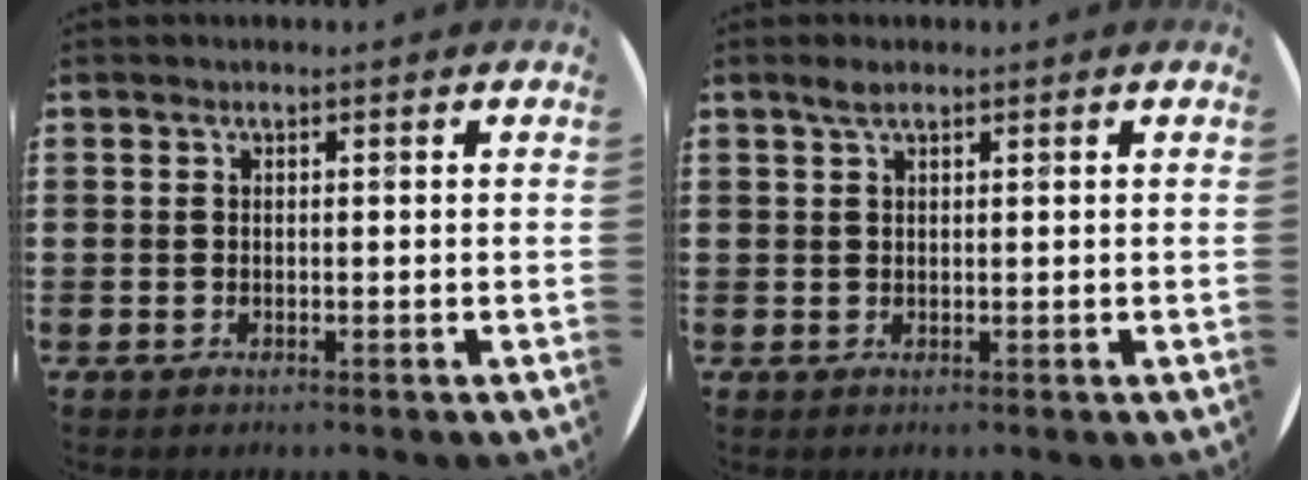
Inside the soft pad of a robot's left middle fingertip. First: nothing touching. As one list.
[{"total": 1.5, "force": [1.1, 0.3, 1.0], "torque": [-0.019, 0.003, 0.019]}]